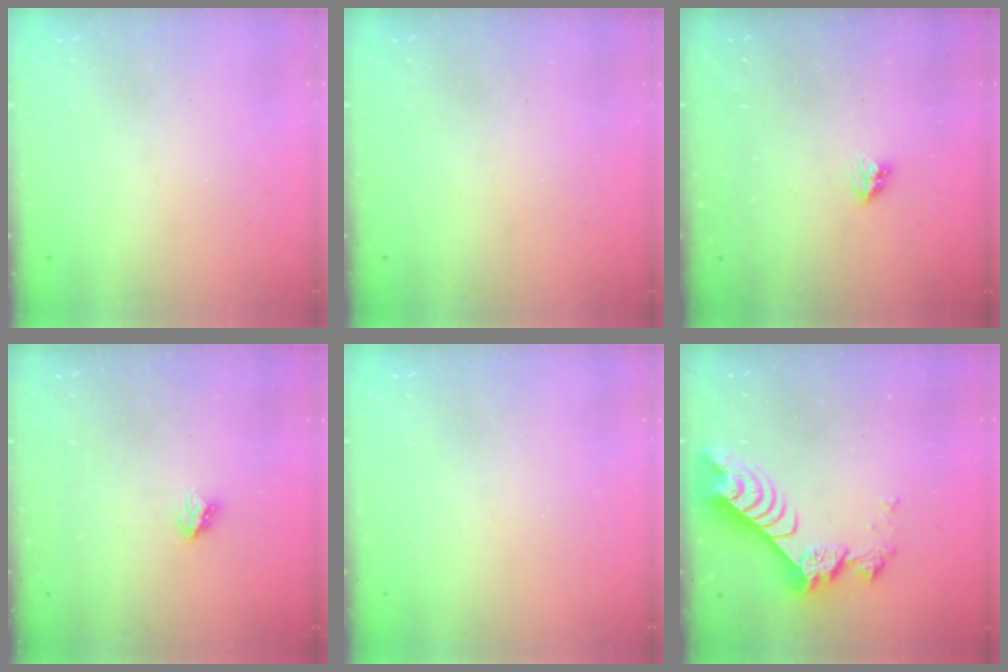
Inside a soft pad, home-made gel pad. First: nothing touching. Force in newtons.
{"total": 0.0}
{"total": 3.5, "press": 3.4, "slide": 0.5}
{"total": 3.0, "press": 2.9, "slide": 0.4}
{"total": 0.0}
{"total": 8.3, "press": 8.2, "slide": 1.0}